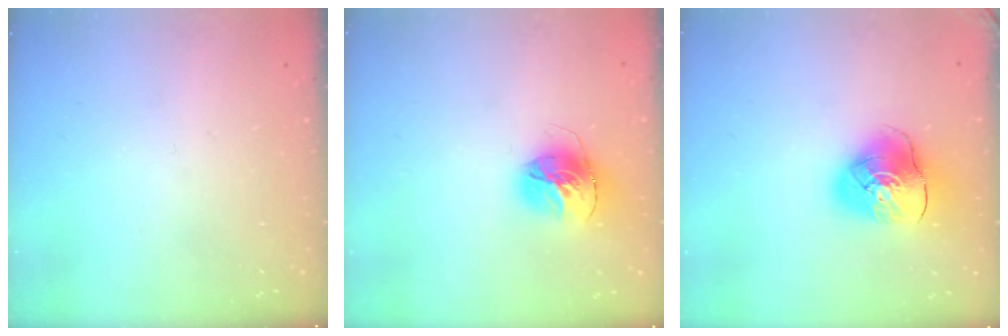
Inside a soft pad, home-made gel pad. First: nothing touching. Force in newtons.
{"total": 15.4, "press": 15.3, "slide": 1.7}
{"total": 12.7, "press": 12.5, "slide": 1.8}